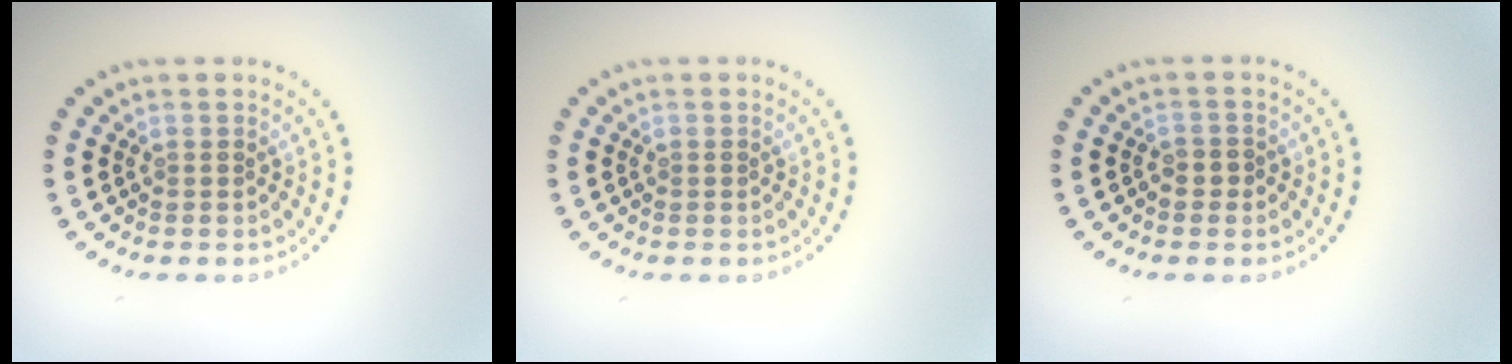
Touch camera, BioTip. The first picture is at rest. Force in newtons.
{"total": 0.0}
{"total": 0.7, "press": 0.6, "slide": 0.4}